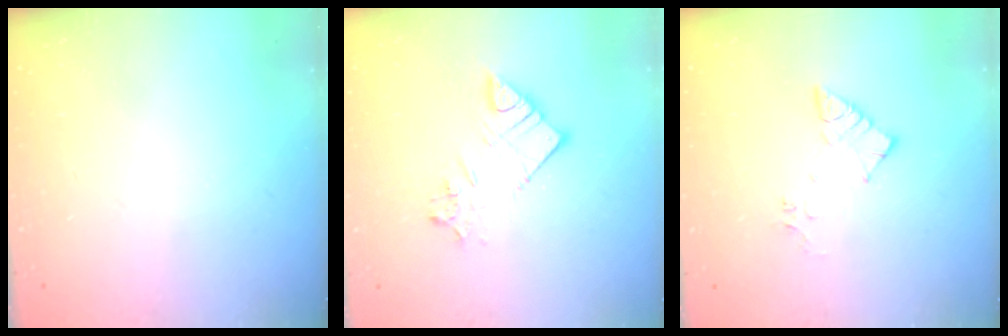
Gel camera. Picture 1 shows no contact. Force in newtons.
{"total": 8.6, "press": 8.6, "slide": 0.5}
{"total": 7.2, "press": 7.2, "slide": 0.5}